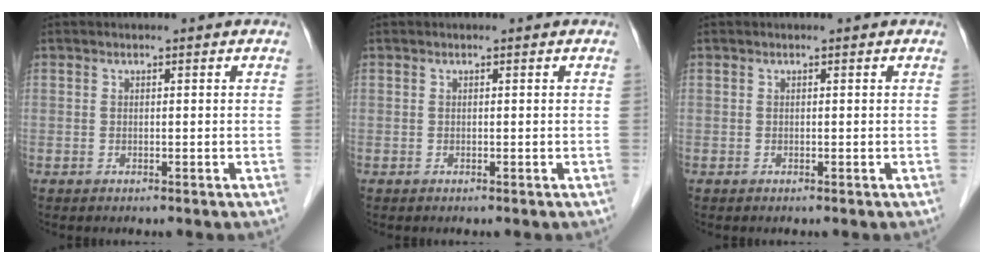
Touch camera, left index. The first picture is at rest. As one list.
[{"total": 0.0}, {"total": 0.0}]